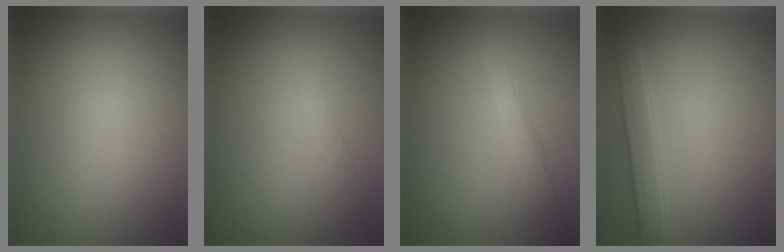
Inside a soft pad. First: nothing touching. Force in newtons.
{"total": 0.8, "press": 0.8, "slide": 0.1}
{"total": 2.8, "press": 2.8, "slide": 0.2}
{"total": 2.5, "press": 2.5, "slide": 0.1}